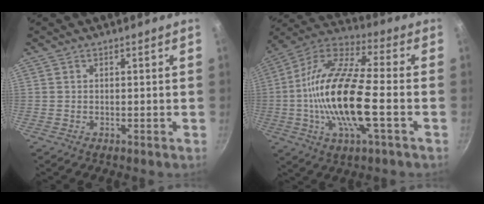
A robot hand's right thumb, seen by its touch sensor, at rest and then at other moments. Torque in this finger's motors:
{"motor_torque": [-0.24, 1.59, 2.25, -0.53, 0.48]}